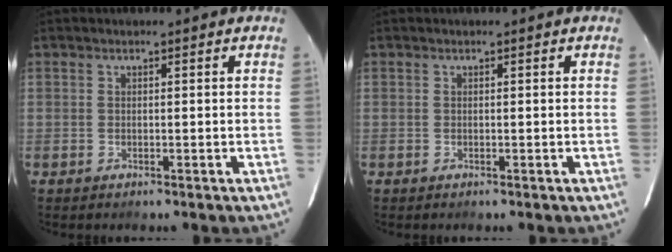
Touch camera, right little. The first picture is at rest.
{"total": 0.0}